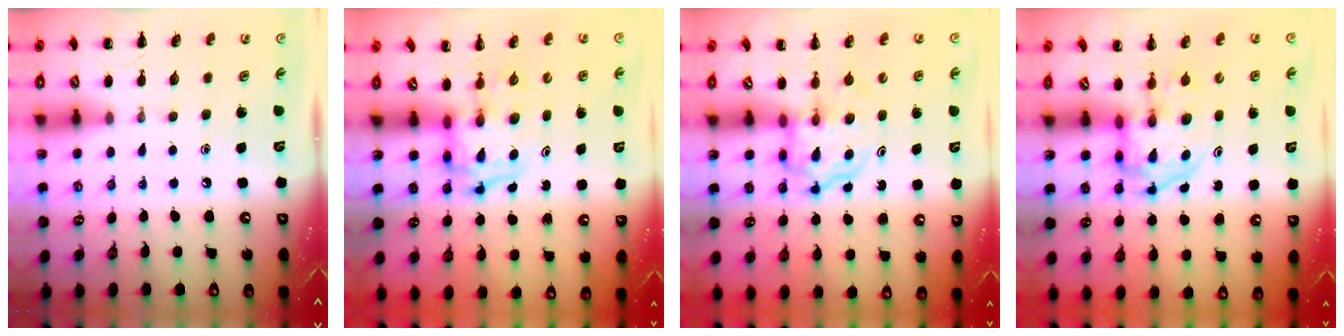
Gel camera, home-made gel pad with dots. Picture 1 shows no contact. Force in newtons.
{"total": 3.3, "press": 3.2, "slide": 0.5}
{"total": 3.7, "press": 3.7, "slide": 0.2}
{"total": 3.3, "press": 3.3, "slide": 0.5}